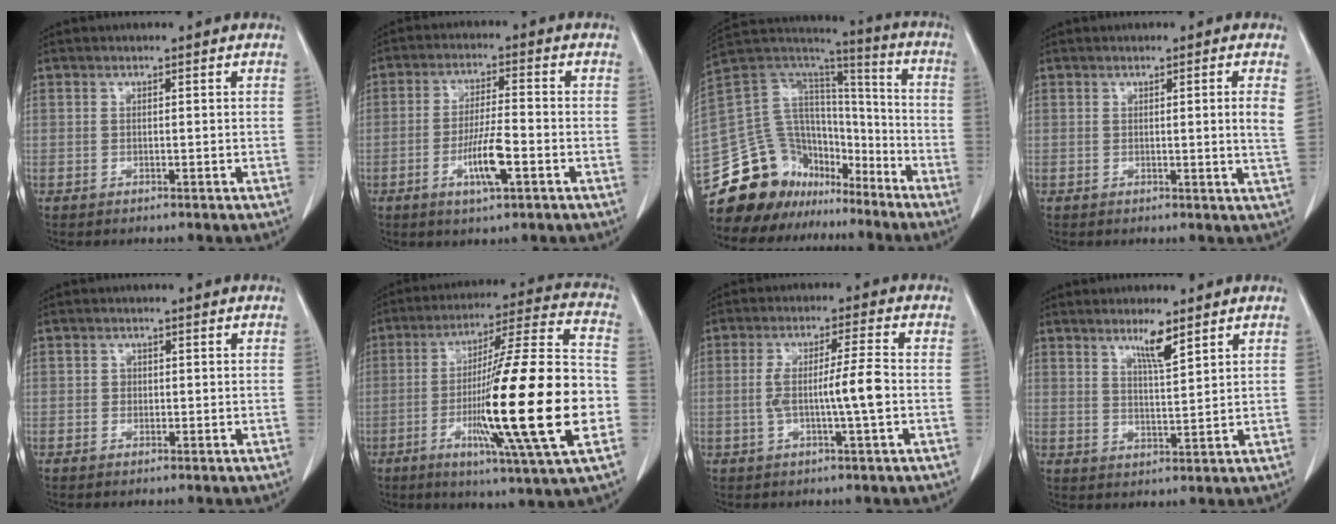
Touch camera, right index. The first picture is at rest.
{"total": 7.2, "force": [-2.7, 0.9, 6.6], "torque": [-0.125, -0.006, -0.048]}
{"total": 22.1, "force": [-17.2, 12.1, 6.6], "torque": [-0.155, 0.062, -0.281]}
{"total": 3.2, "force": [0.8, -0.7, 3.0], "torque": [-0.044, -0.006, 0.009]}
{"total": 0.8, "force": [0.0, 0.8, 0.2], "torque": [0.001, 0.003, -0.001]}
{"total": 24.5, "force": [-5.5, 0.2, 23.9], "torque": [-0.375, -0.017, -0.099]}
{"total": 7.0, "force": [-1.1, -0.3, 6.9], "torque": [-0.130, 0.006, -0.018]}
{"total": 4.5, "force": [3.2, 0.0, 3.2], "torque": [-0.059, -0.008, 0.058]}